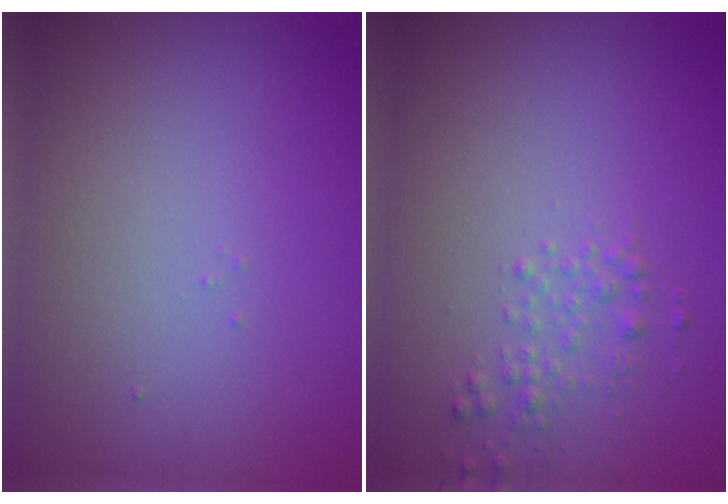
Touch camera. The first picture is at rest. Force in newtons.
{"total": 1.6, "press": 1.6, "slide": 0.1}